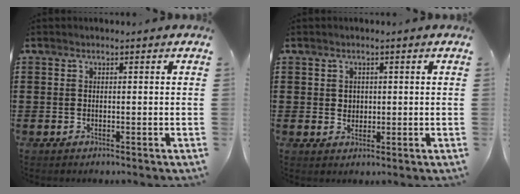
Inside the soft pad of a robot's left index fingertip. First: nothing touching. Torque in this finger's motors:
{"motor_torque": [0.24, 0.16, 0.13, 0.03]}